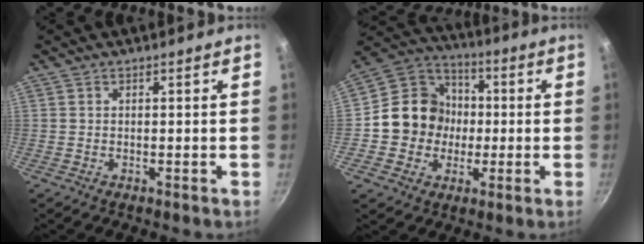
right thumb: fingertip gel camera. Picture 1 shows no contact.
{"total": 13.6, "force": [-1.0, 12.4, 5.4], "torque": [-0.057, 0.030, -0.030]}